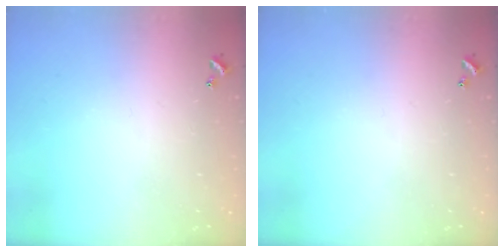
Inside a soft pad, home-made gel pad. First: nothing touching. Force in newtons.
{"total": 0.0}